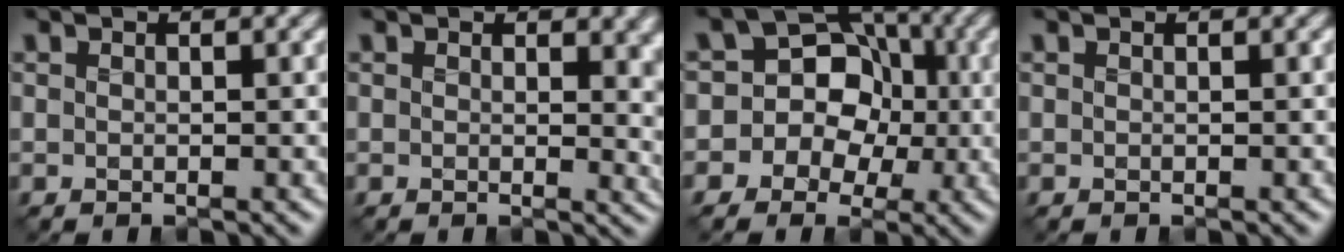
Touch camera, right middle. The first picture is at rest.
{"total": 4.2, "force": [1.7, 2.6, 2.9], "torque": [-0.038, -0.009, 0.030]}
{"total": 11.7, "force": [-0.5, 10.8, 4.4], "torque": [-0.075, 0.056, -0.048]}
{"total": 0.0}